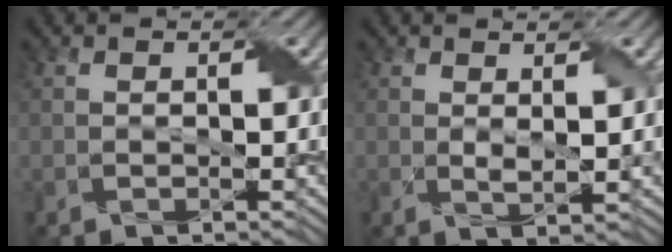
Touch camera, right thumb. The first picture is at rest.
{"total": 1.8, "force": [0.9, 0.4, 1.6], "torque": [-0.039, -0.004, 0.019]}